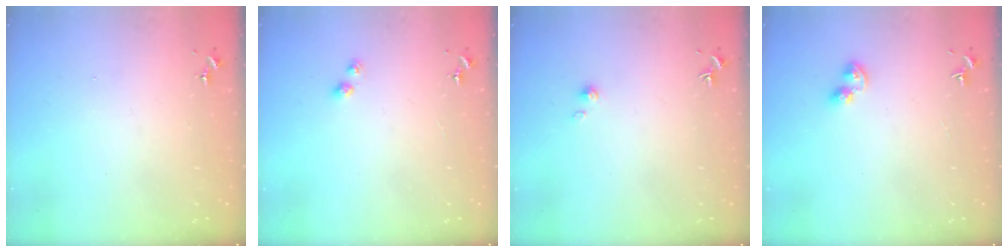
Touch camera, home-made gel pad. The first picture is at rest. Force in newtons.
{"total": 2.8, "press": 2.8, "slide": 0.4}
{"total": 2.8, "press": 2.8, "slide": 0.4}
{"total": 5.7, "press": 5.6, "slide": 0.8}